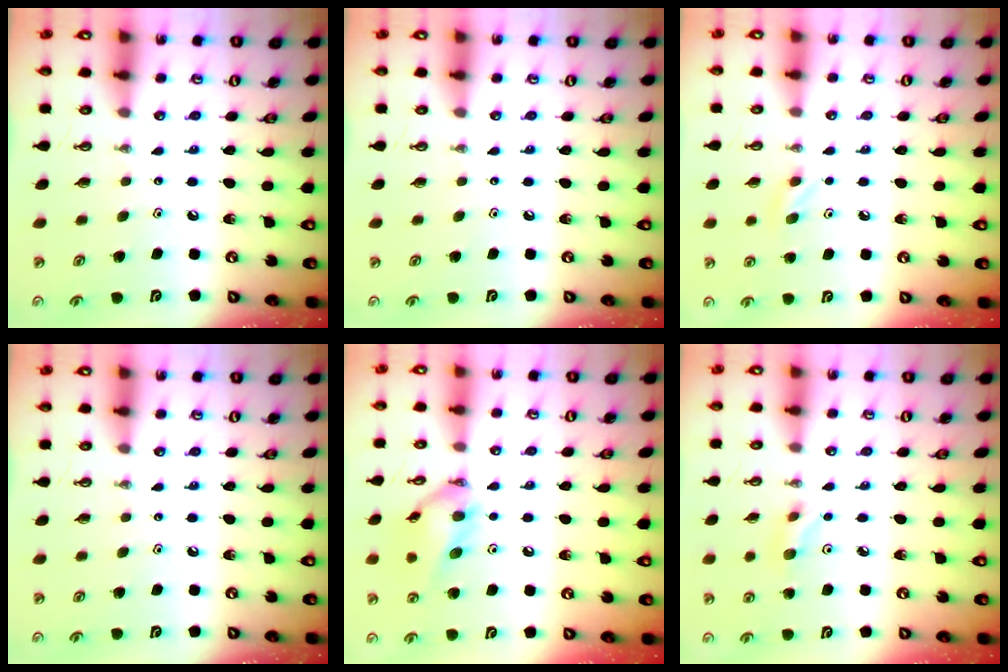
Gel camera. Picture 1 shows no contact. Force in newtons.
{"total": 0.0}
{"total": 4.4, "press": 4.2, "slide": 1.3}
{"total": 0.0}
{"total": 13.0, "press": 13.0, "slide": 0.9}
{"total": 4.6, "press": 4.5, "slide": 0.8}